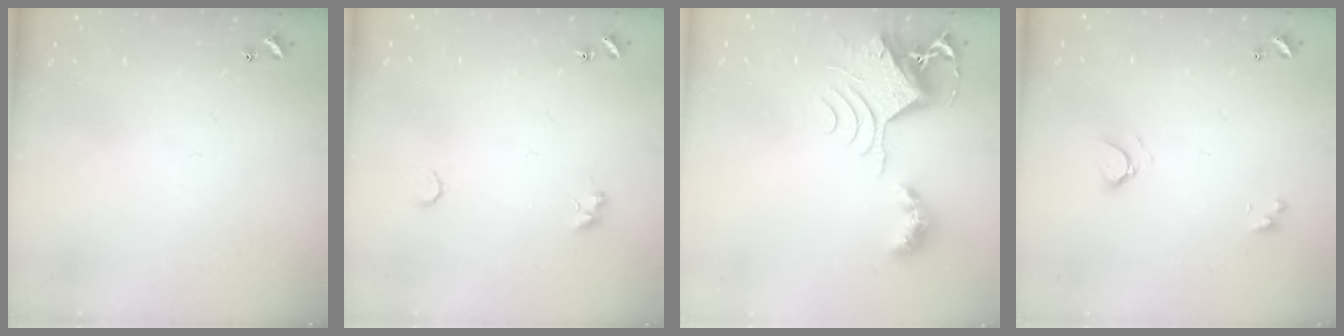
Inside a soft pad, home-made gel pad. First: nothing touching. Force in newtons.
{"total": 1.8, "press": 1.5, "slide": 1.0}
{"total": 8.9, "press": 8.9, "slide": 0.4}
{"total": 2.6, "press": 2.6, "slide": 0.4}